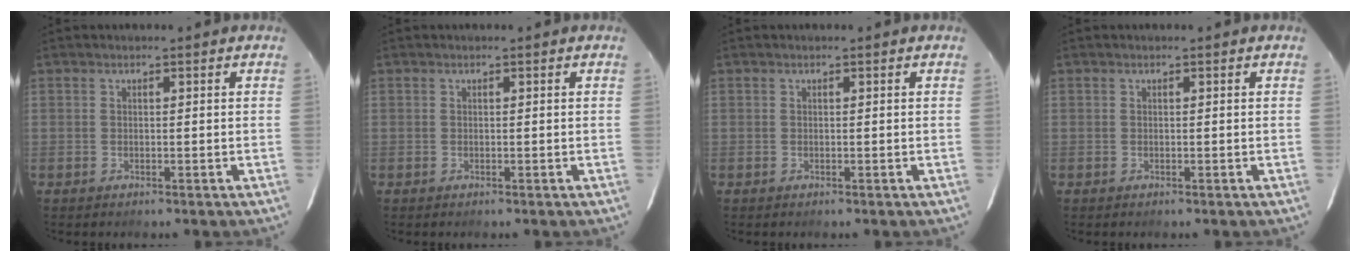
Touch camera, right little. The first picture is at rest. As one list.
[{"total": 0.0}, {"total": 0.0}, {"total": 0.0}]